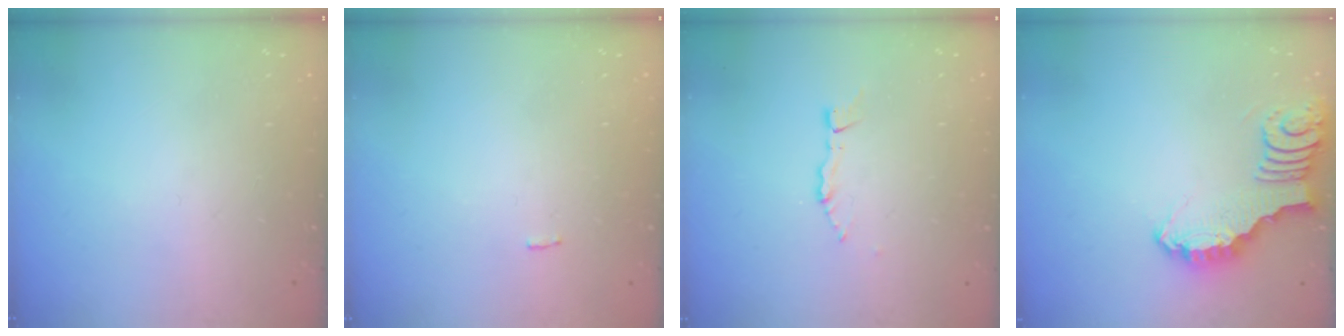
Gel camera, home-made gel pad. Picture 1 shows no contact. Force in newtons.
{"total": 2.3, "press": 2.3, "slide": 0.1}
{"total": 2.0, "press": 2.0, "slide": 0.2}
{"total": 3.6, "press": 3.6, "slide": 0.1}